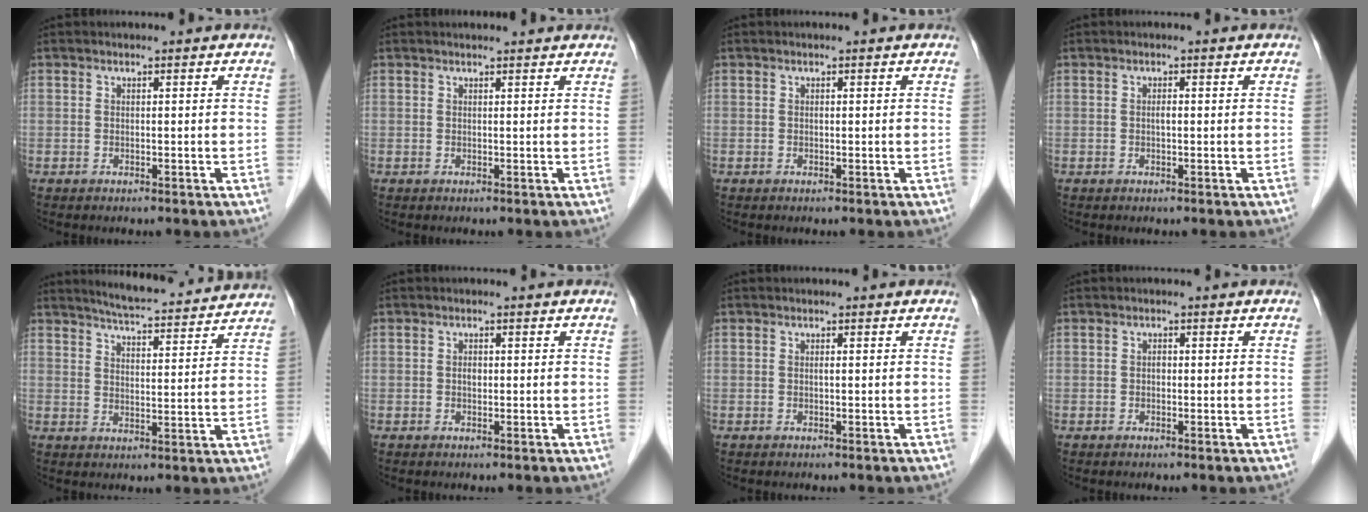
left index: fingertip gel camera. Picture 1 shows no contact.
{"total": 2.8, "force": [2.7, 0.2, 0.9], "torque": [-0.012, 0.011, 0.027]}
{"total": 0.5, "force": [-0.5, 0.0, 0.1], "torque": [-0.003, -0.005, -0.008]}
{"total": 0.9, "force": [-0.6, 0.1, 0.6], "torque": [-0.011, -0.005, -0.010]}
{"total": 15.5, "force": [14.5, 1.5, 5.1], "torque": [-0.075, -0.004, 0.186]}
{"total": 0.9, "force": [-0.6, 0.5, 0.6], "torque": [-0.011, -0.004, -0.009]}
{"total": 0.6, "force": [-0.6, -0.1, 0.2], "torque": [-0.004, -0.006, -0.009]}
{"total": 0.8, "force": [-0.7, 0.3, 0.3], "torque": [-0.006, -0.003, -0.013]}